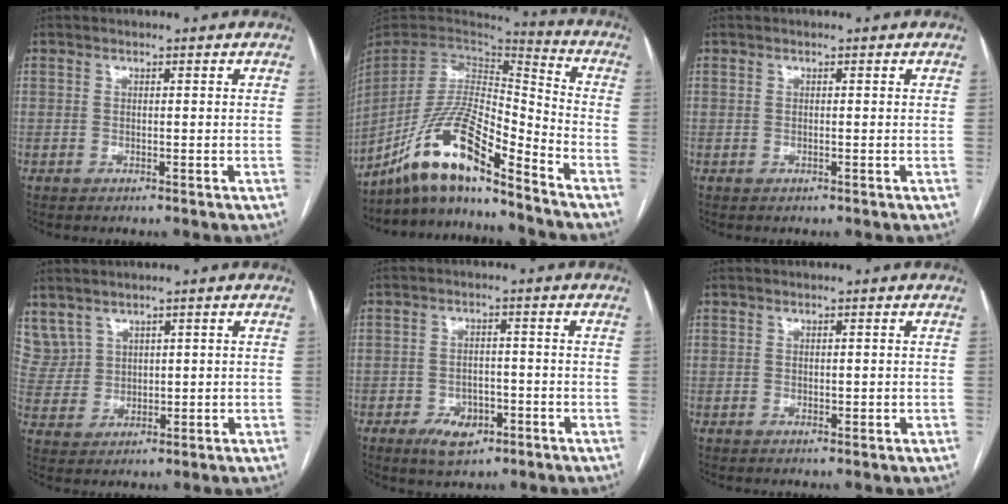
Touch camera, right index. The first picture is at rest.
{"total": 15.3, "force": [-11.4, 2.1, 9.9], "torque": [-0.197, 0.009, -0.211]}
{"total": 0.0}
{"total": 7.0, "force": [4.3, 5.3, 1.2], "torque": [-0.044, 0.024, 0.107]}
{"total": 5.1, "force": [-2.7, 3.2, 2.9], "torque": [-0.046, 0.005, -0.034]}
{"total": 1.1, "force": [0.0, 0.8, 0.7], "torque": [-0.013, 0.003, 0.004]}